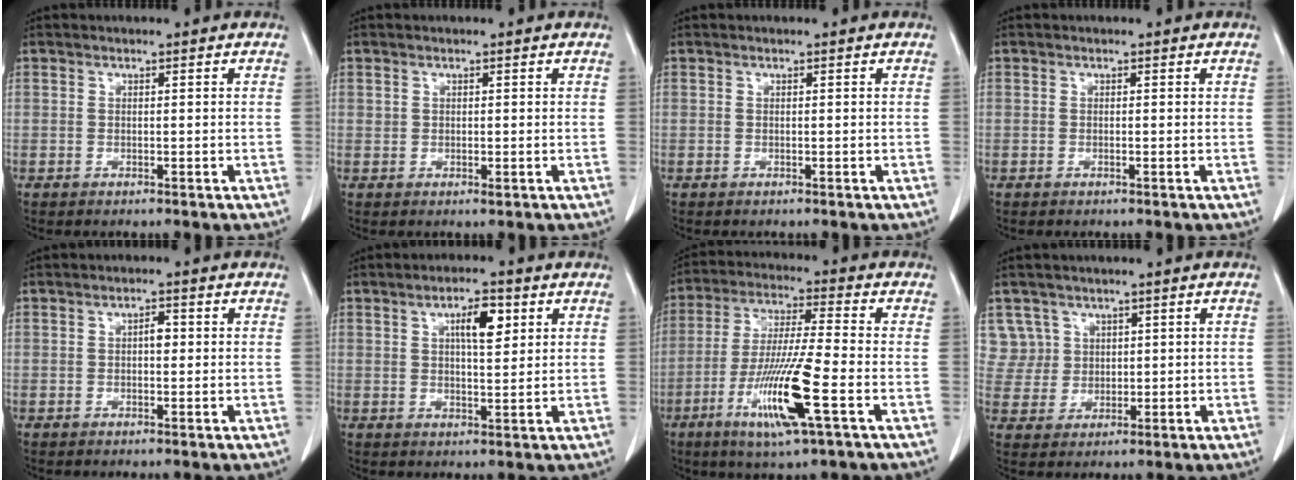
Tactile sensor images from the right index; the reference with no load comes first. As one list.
[{"total": 0.7, "force": [0.2, 0.6, 0.4], "torque": [-0.008, -0.003, 0.005]}, {"total": 0.0}, {"total": 0.0}, {"total": 1.8, "force": [0.1, 0.9, 1.5], "torque": [-0.021, 0.005, 0.000]}, {"total": 5.4, "force": [2.1, 1.6, 4.7], "torque": [-0.080, 0.004, 0.035]}, {"total": 13.4, "force": [-5.1, 0.1, 12.4], "torque": [-0.248, -0.024, -0.095]}, {"total": 5.4, "force": [2.5, 4.7, -0.5], "torque": [0.018, 0.013, 0.056]}]